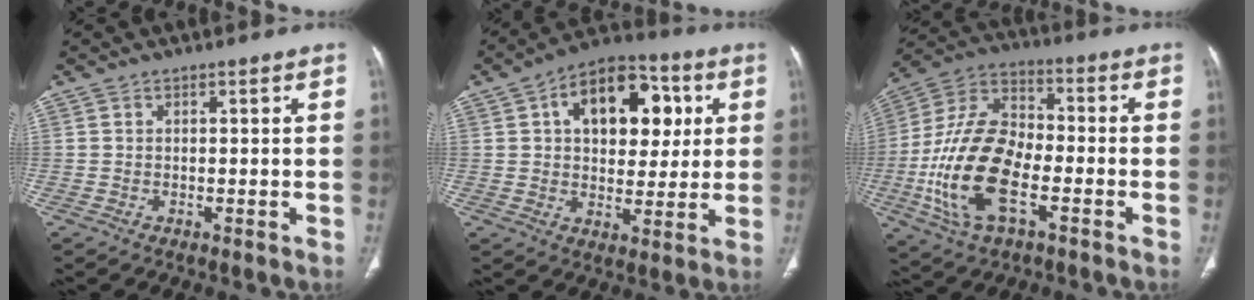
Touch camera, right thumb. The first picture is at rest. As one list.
[{"total": 17.2, "force": [4.7, 10.9, 12.4], "torque": [-0.135, 0.010, 0.068]}, {"total": 19.7, "force": [-5.2, 10.3, 15.9], "torque": [-0.308, 0.028, -0.096]}]